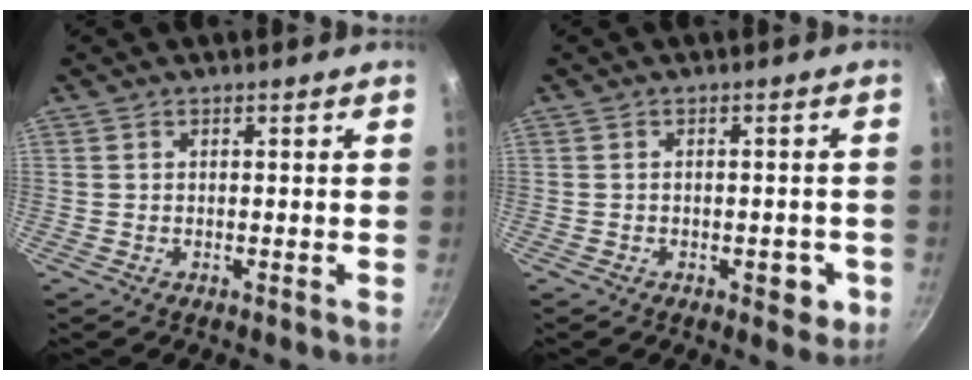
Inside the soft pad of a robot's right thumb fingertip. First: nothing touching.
{"total": 4.0, "force": [-1.4, 2.3, 3.0], "torque": [-0.018, 0.012, -0.013]}